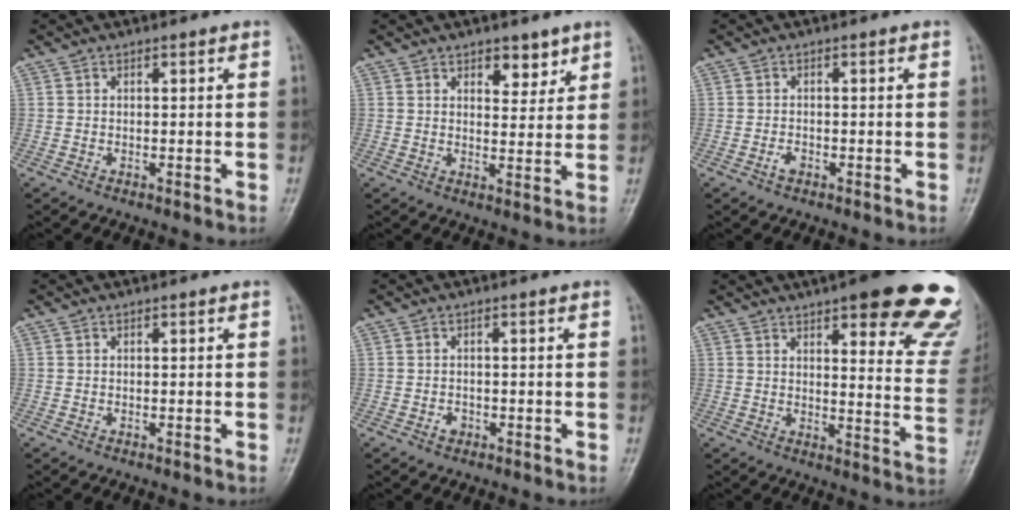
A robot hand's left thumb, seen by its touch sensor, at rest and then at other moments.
{"total": 4.9, "force": [3.3, 2.6, 2.6], "torque": [-0.009, -0.022, 0.048]}
{"total": 1.5, "force": [-0.8, 0.9, 0.9], "torque": [-0.018, 0.004, -0.016]}
{"total": 0.0}
{"total": 1.4, "force": [-0.6, 1.1, 0.6], "torque": [-0.005, 0.005, -0.010]}
{"total": 23.0, "force": [15.3, 5.8, 16.2], "torque": [-0.168, -0.064, 0.176]}